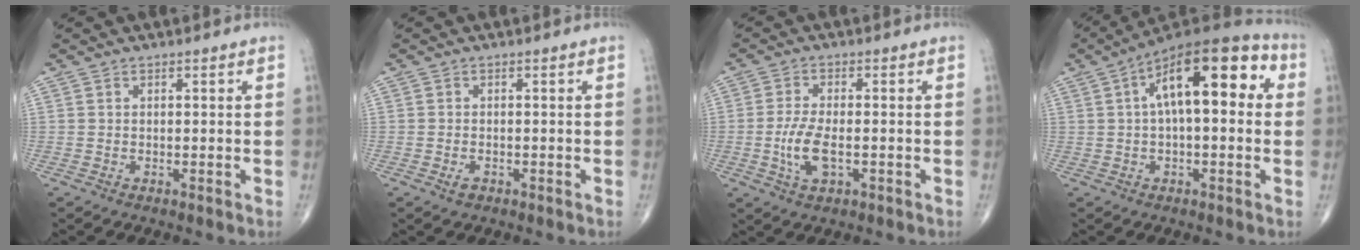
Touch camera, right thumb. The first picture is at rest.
{"total": 1.4, "force": [-0.7, 0.9, 0.9], "torque": [-0.015, 0.002, -0.011]}
{"total": 6.5, "force": [-1.4, 2.9, 5.6], "torque": [-0.119, 0.001, -0.025]}
{"total": 18.1, "force": [3.8, 7.7, 15.9], "torque": [-0.225, 0.039, 0.047]}